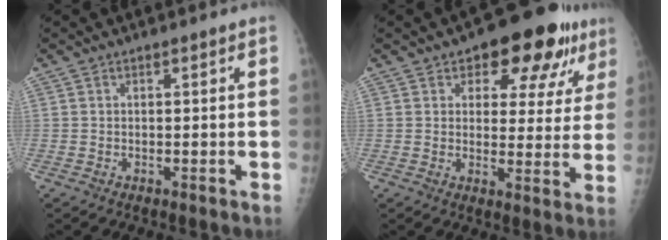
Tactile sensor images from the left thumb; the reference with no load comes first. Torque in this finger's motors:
{"motor_torque": [0.22, 0.41, 0.06, -0.22, 0.08]}